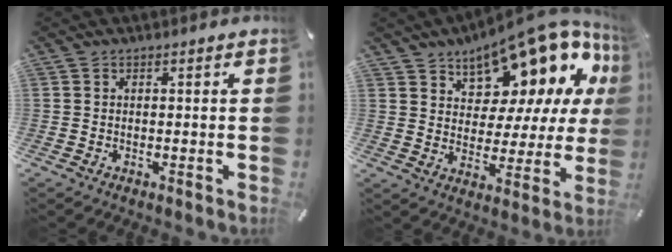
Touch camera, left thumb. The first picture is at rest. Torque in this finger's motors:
{"motor_torque": [2.37, 2.64, 1.08, 0.27, 0.18]}